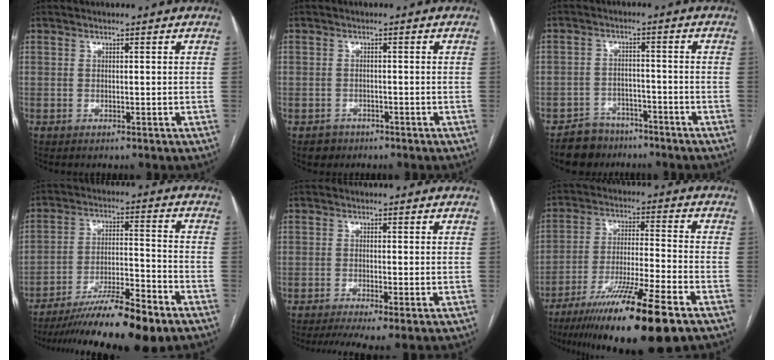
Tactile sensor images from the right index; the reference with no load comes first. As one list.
[{"total": 2.4, "force": [-1.4, 1.9, -0.1], "torque": [0.001, 0.009, -0.023]}, {"total": 5.9, "force": [-4.6, 3.8, 0.0], "torque": [0.007, 0.007, -0.076]}, {"total": 16.4, "force": [-12.7, 1.0, 10.3], "torque": [-0.162, -0.016, -0.214]}, {"total": 5.7, "force": [-3.7, 0.6, 4.3], "torque": [-0.072, -0.009, -0.063]}, {"total": 18.2, "force": [-12.0, 0.3, 13.7], "torque": [-0.217, -0.038, -0.204]}]